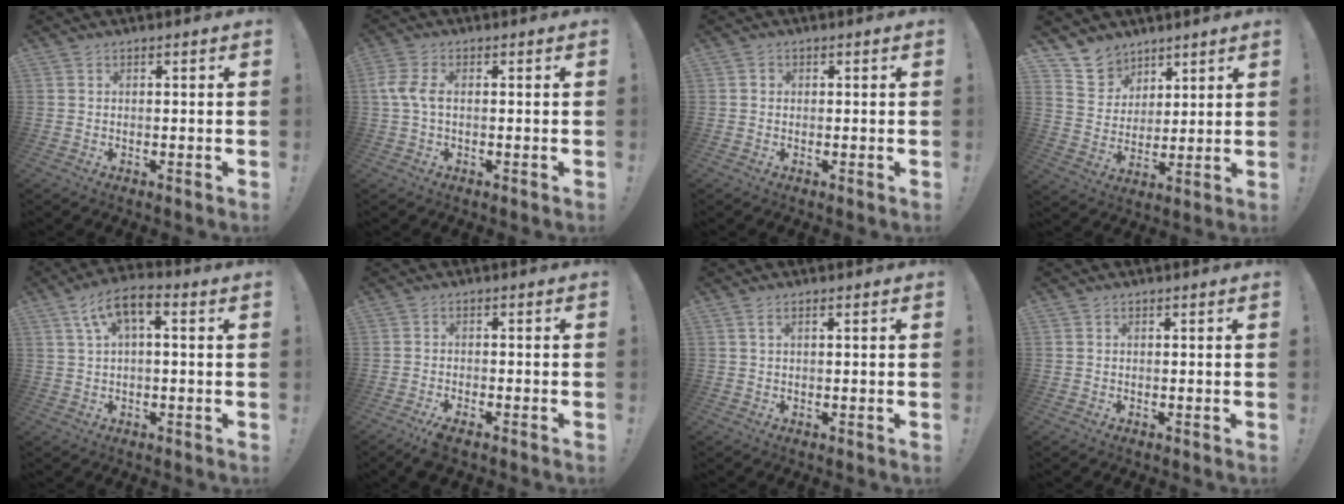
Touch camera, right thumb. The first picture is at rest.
{"total": 5.0, "force": [-0.2, 2.4, 4.4], "torque": [-0.101, 0.002, -0.005]}
{"total": 1.0, "force": [-0.1, 0.9, 0.4], "torque": [-0.006, 0.003, -0.001]}
{"total": 9.1, "force": [6.8, 6.0, 0.7], "torque": [-0.016, -0.063, 0.135]}
{"total": 7.8, "force": [2.3, 2.8, 6.9], "torque": [-0.130, 0.004, 0.046]}
{"total": 3.7, "force": [-3.0, 0.5, 2.1], "torque": [-0.042, 0.002, -0.052]}
{"total": 1.7, "force": [0.6, 0.4, 1.5], "torque": [-0.034, 0.002, 0.012]}
{"total": 1.0, "force": [0.0, 1.0, -0.1], "torque": [0.010, -0.003, -0.001]}